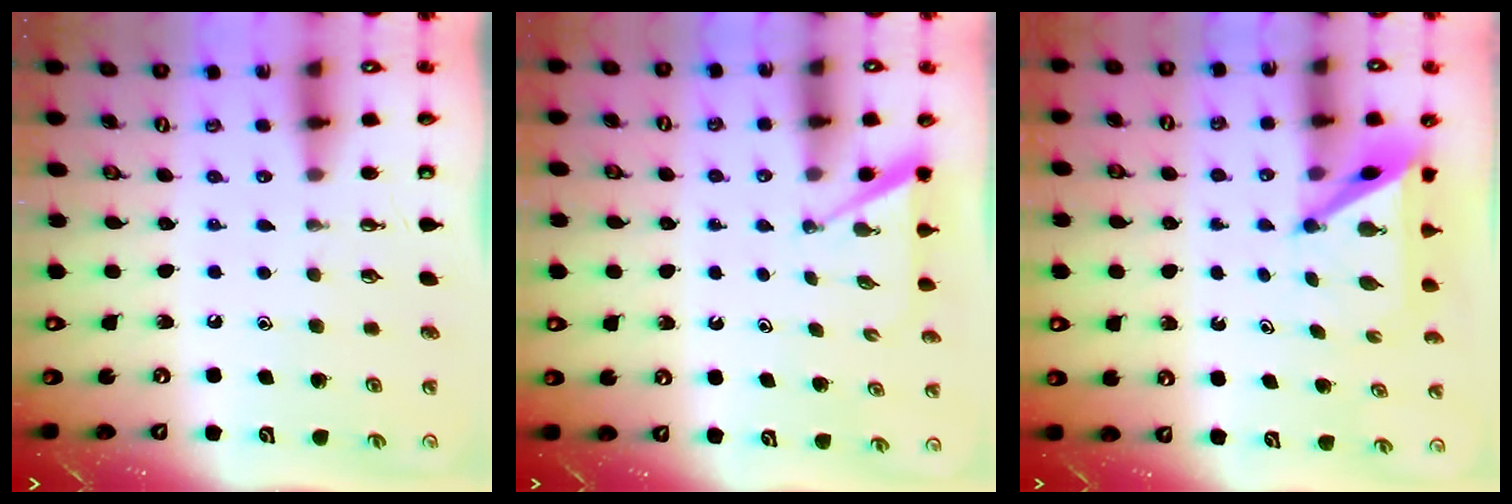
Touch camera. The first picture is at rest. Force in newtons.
{"total": 2.3, "press": 2.3, "slide": 0.3}
{"total": 5.1, "press": 5.1, "slide": 0.2}